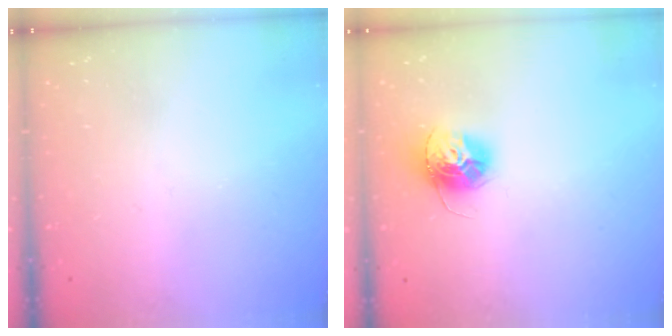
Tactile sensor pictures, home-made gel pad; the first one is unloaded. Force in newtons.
{"total": 13.4, "press": 13.4, "slide": 1.2}